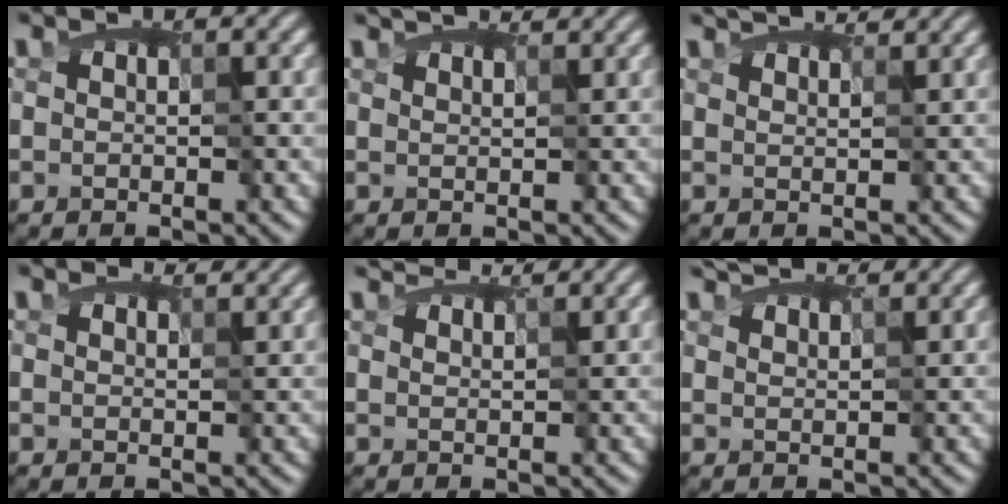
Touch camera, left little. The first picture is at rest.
{"total": 4.0, "force": [3.4, 1.2, 1.8], "torque": [-0.040, 0.010, 0.043]}
{"total": 5.1, "force": [4.3, 1.4, 2.3], "torque": [-0.049, 0.011, 0.056]}
{"total": 2.4, "force": [2.3, 0.5, 0.6], "torque": [-0.019, -0.004, 0.033]}
{"total": 3.9, "force": [3.6, 0.8, 1.4], "torque": [-0.042, 0.011, 0.049]}
{"total": 4.8, "force": [4.2, 1.3, 2.0], "torque": [-0.051, 0.010, 0.059]}